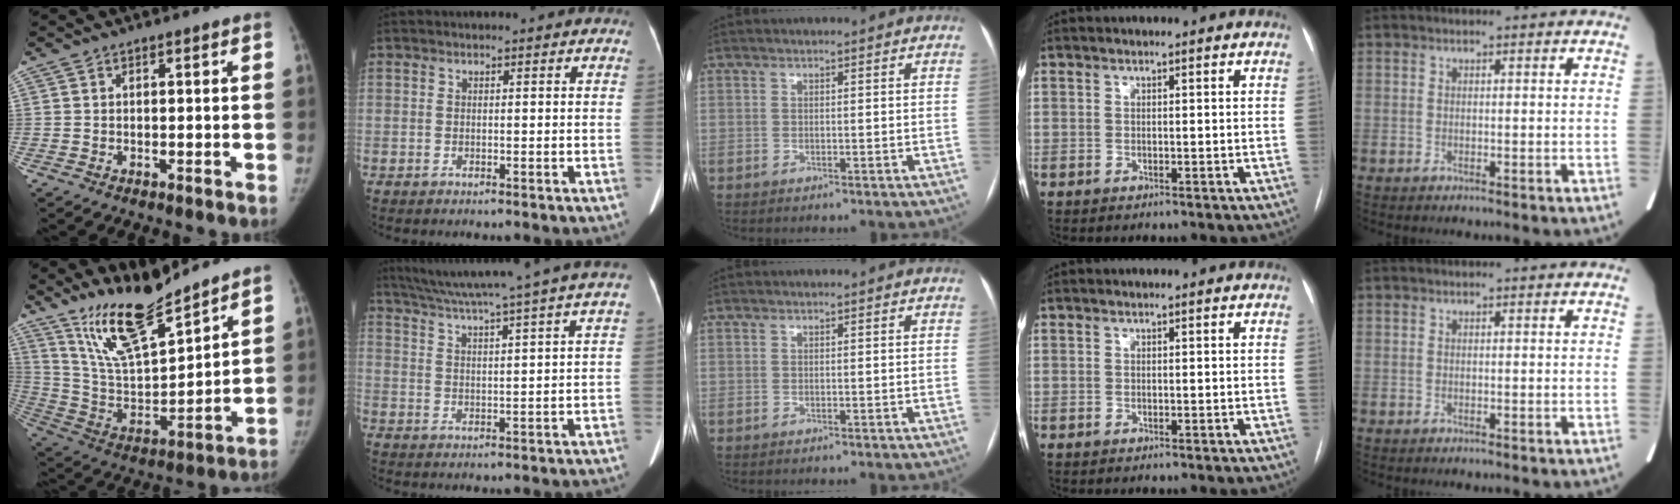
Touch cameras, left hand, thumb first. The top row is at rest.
{"thumb": {"total": 16.2, "force": [13.2, 3.5, 8.7], "torque": [-0.132, -0.082, 0.257]}, "index": {"total": 16.7, "force": [14.2, -2.1, 8.6], "torque": [-0.154, -0.003, 0.199]}}